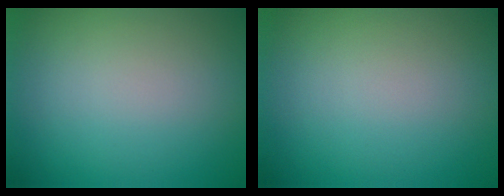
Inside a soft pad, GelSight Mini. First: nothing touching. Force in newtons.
{"total": 0.0}